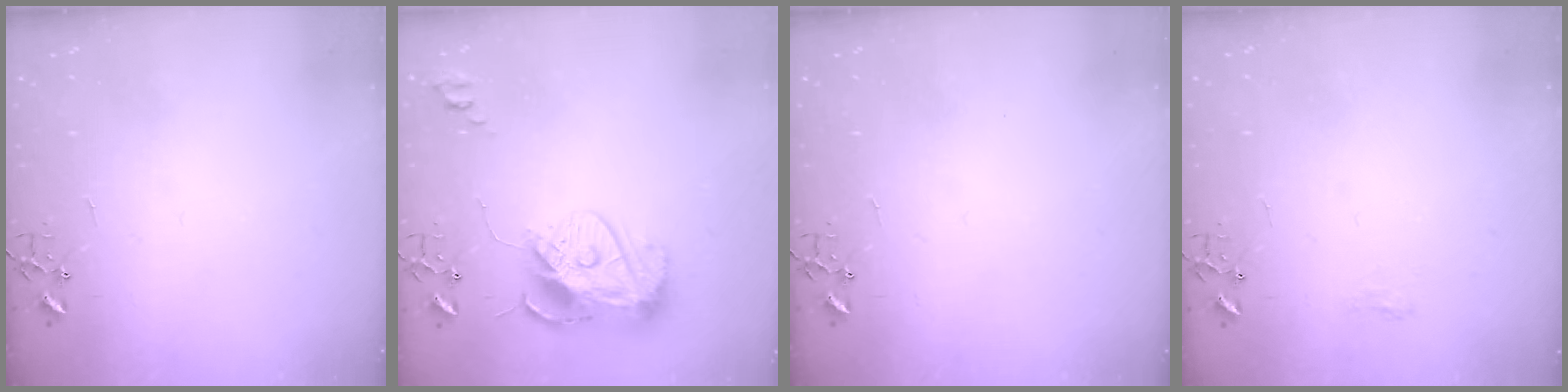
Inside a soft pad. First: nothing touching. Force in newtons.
{"total": 13.9, "press": 13.8, "slide": 1.3}
{"total": 0.0}
{"total": 6.5, "press": 6.5, "slide": 0.6}